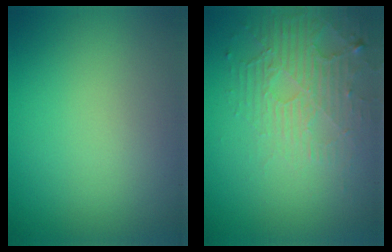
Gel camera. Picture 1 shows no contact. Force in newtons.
{"total": 5.3, "press": 3.3, "slide": 4.1}